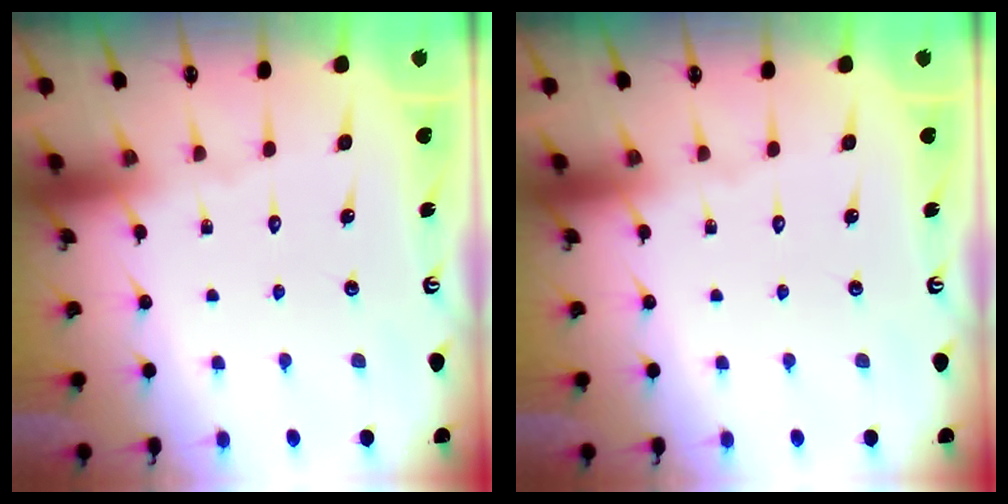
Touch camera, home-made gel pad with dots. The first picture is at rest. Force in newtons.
{"total": 0.0}